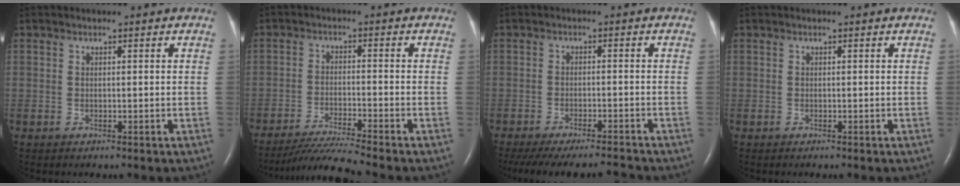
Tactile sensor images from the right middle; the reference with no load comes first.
{"total": 7.1, "force": [-6.3, -2.3, 2.3], "torque": [-0.042, -0.027, -0.116]}
{"total": 13.3, "force": [-12.4, 1.4, 4.6], "torque": [-0.093, -0.007, -0.177]}
{"total": 0.0}